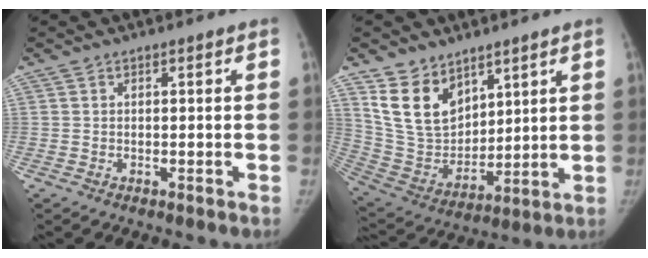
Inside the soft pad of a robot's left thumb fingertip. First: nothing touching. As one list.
[{"total": 14.0, "force": [8.8, 8.8, 6.4], "torque": [-0.087, -0.052, 0.191]}]